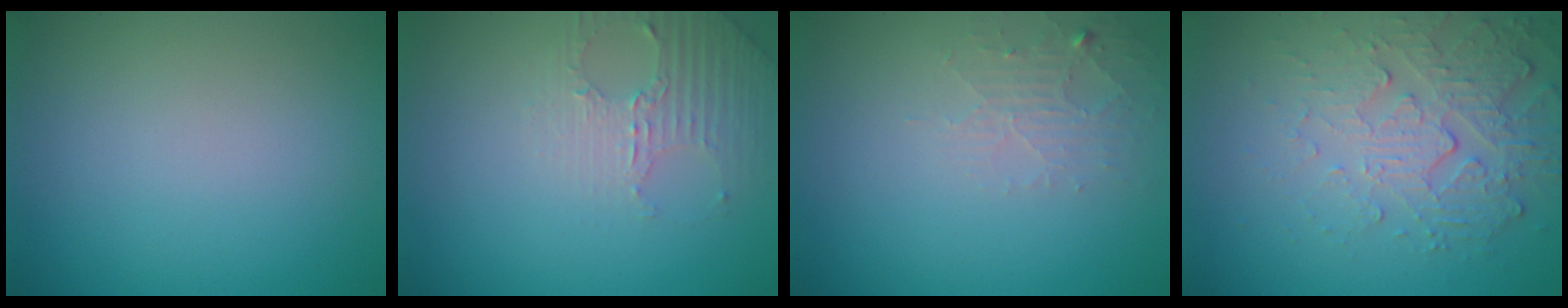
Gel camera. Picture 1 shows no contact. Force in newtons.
{"total": 3.0, "press": 2.9, "slide": 0.7}
{"total": 1.9, "press": 1.9, "slide": 0.3}
{"total": 5.4, "press": 3.7, "slide": 4.0}